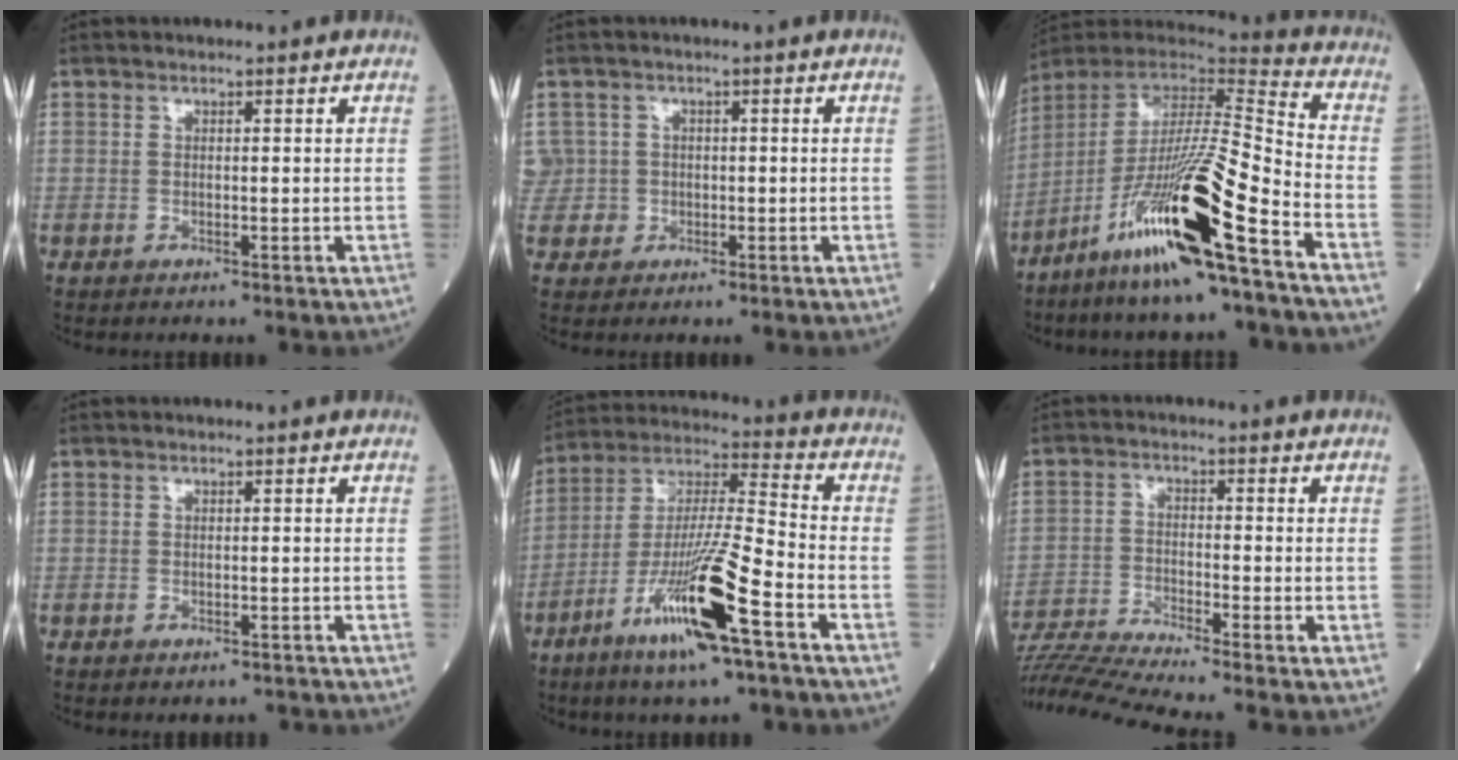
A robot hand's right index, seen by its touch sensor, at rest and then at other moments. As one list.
[{"total": 4.0, "force": [-0.2, 4.0, -0.3], "torque": [0.012, 0.018, -0.003]}, {"total": 20.1, "force": [-11.1, 0.0, 16.8], "torque": [-0.329, -0.039, -0.215]}, {"total": 1.7, "force": [-1.6, 0.5, 0.2], "torque": [-0.001, -0.001, -0.022]}, {"total": 16.4, "force": [-8.0, 0.5, 14.4], "torque": [-0.285, -0.020, -0.148]}, {"total": 10.3, "force": [-9.3, -2.8, 3.2], "torque": [-0.052, -0.018, -0.168]}]